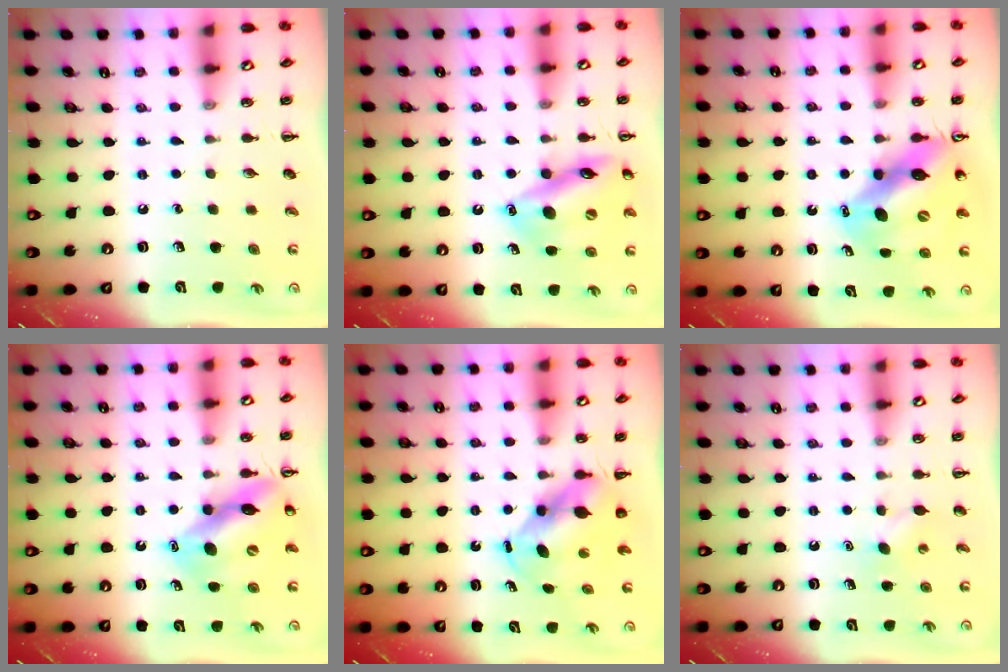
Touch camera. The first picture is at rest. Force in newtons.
{"total": 15.5, "press": 15.3, "slide": 2.5}
{"total": 10.8, "press": 10.5, "slide": 2.7}
{"total": 12.9, "press": 12.5, "slide": 3.4}
{"total": 5.7, "press": 5.5, "slide": 1.7}
{"total": 3.8, "press": 3.7, "slide": 1.0}